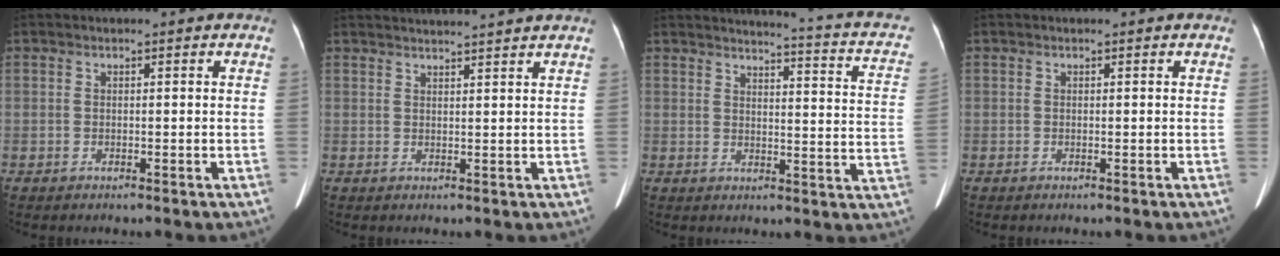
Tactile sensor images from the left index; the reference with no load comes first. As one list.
[{"total": 7.9, "force": [7.5, -1.3, 2.4], "torque": [-0.031, 0.018, 0.090]}, {"total": 13.3, "force": [10.8, 1.5, 7.7], "torque": [-0.101, -0.043, 0.096]}, {"total": 0.0}]